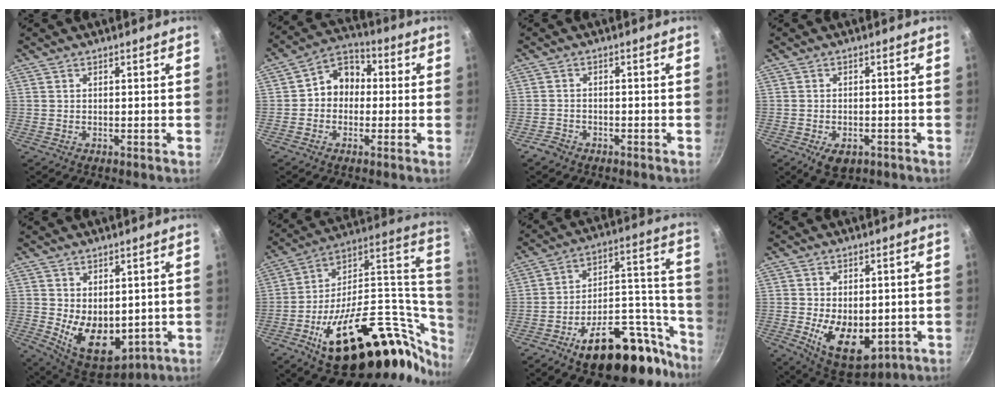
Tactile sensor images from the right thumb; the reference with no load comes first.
{"total": 8.4, "force": [-0.2, 7.1, 4.6], "torque": [-0.030, 0.026, -0.024]}
{"total": 2.6, "force": [-1.9, 1.6, 0.7], "torque": [-0.015, 0.021, -0.034]}
{"total": 5.2, "force": [-2.3, 3.2, 3.3], "torque": [-0.047, 0.007, -0.030]}
{"total": 11.9, "force": [-0.1, 7.9, 8.8], "torque": [-0.108, -0.028, 0.025]}
{"total": 38.9, "force": [-4.7, 20.4, 32.8], "torque": [-0.467, 0.033, -0.059]}
{"total": 26.2, "force": [-16.4, 12.2, 16.4], "torque": [-0.168, 0.118, -0.239]}
{"total": 12.9, "force": [-2.2, 8.1, 9.9], "torque": [-0.125, -0.016, -0.014]}